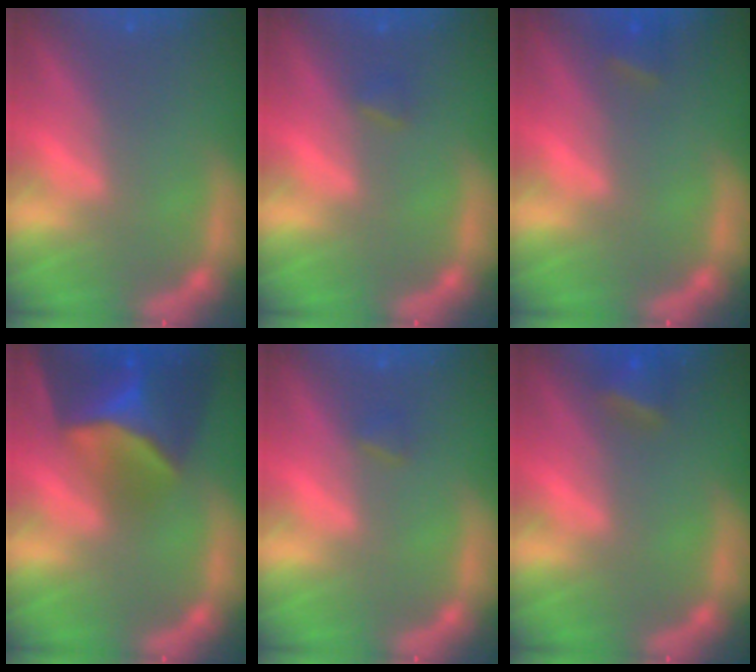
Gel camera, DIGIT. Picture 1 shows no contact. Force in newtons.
{"total": 0.9}
{"total": 1.4}
{"total": 9.4}
{"total": 0.9}
{"total": 2.4}